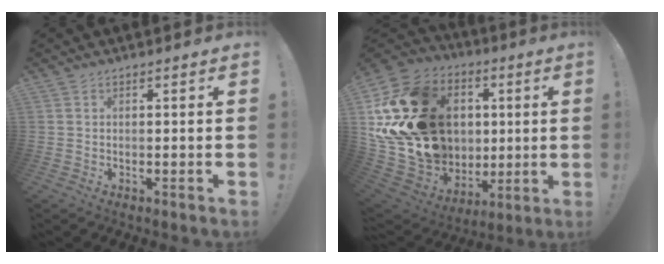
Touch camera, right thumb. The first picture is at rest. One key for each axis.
{"total": 26.3, "fx": 5.4, "fy": 20.9, "fz": 15.0, "tx": -0.272, "ty": -0.025, "tz": 0.163}